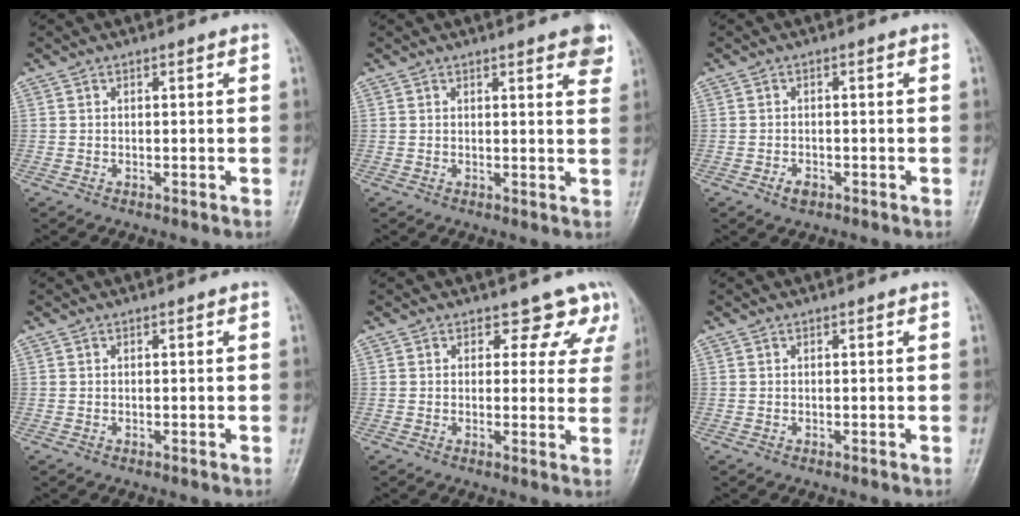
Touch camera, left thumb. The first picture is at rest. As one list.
[{"total": 6.3, "force": [4.0, 1.6, 4.7], "torque": [-0.040, -0.011, 0.042]}, {"total": 2.0, "force": [-1.0, 1.2, 1.1], "torque": [-0.018, 0.003, -0.015]}, {"total": 0.0}, {"total": 6.5, "force": [5.1, 3.9, 1.0], "torque": [0.034, -0.025, 0.039]}, {"total": 0.0}]